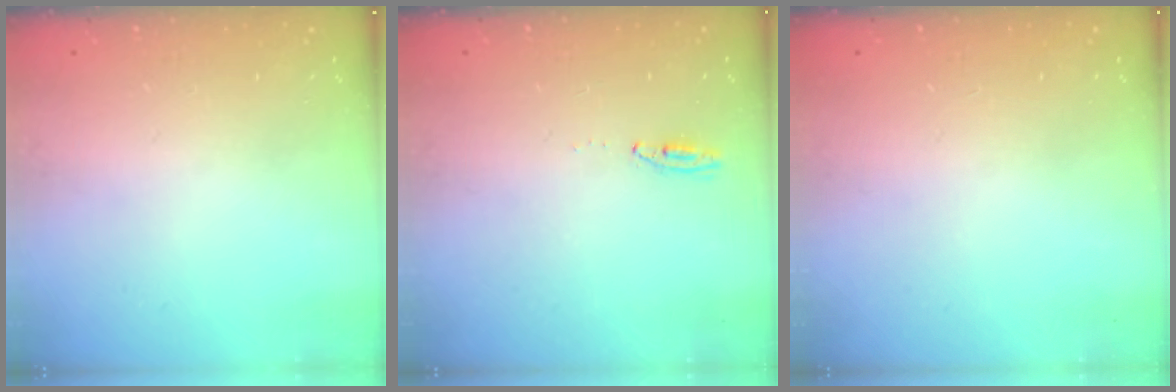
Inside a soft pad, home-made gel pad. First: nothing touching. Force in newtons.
{"total": 3.0, "press": 2.8, "slide": 1.2}
{"total": 0.0}